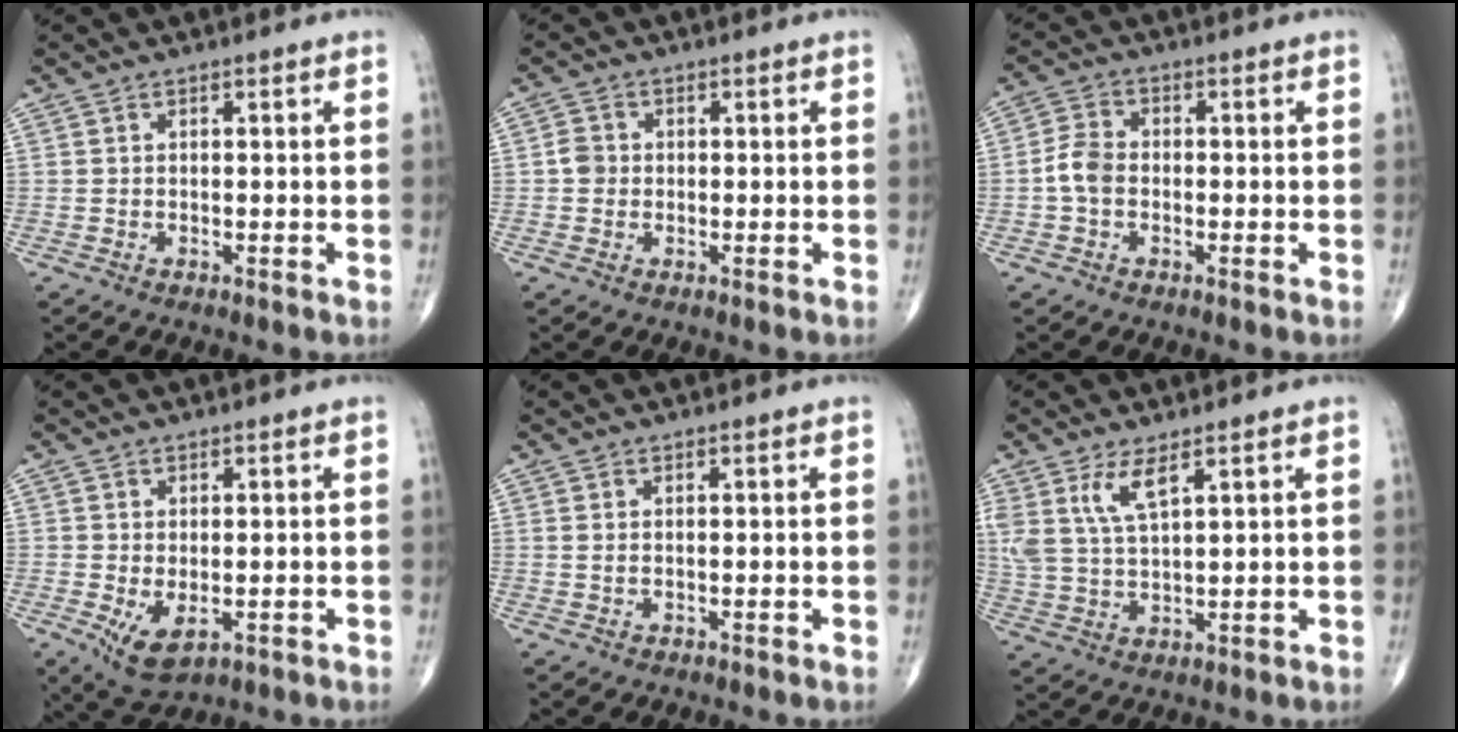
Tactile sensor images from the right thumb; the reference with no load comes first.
{"total": 2.6, "force": [-0.1, 2.4, 1.1], "torque": [-0.008, 0.005, -0.007]}
{"total": 4.5, "force": [-1.0, 3.2, 3.0], "torque": [-0.061, 0.014, -0.027]}
{"total": 5.7, "force": [-1.3, 3.1, 4.7], "torque": [-0.080, -0.012, -0.010]}
{"total": 0.7, "force": [0.3, 0.3, 0.6], "torque": [-0.015, 0.004, 0.008]}
{"total": 6.6, "force": [3.7, 2.1, 5.1], "torque": [-0.109, -0.016, 0.084]}